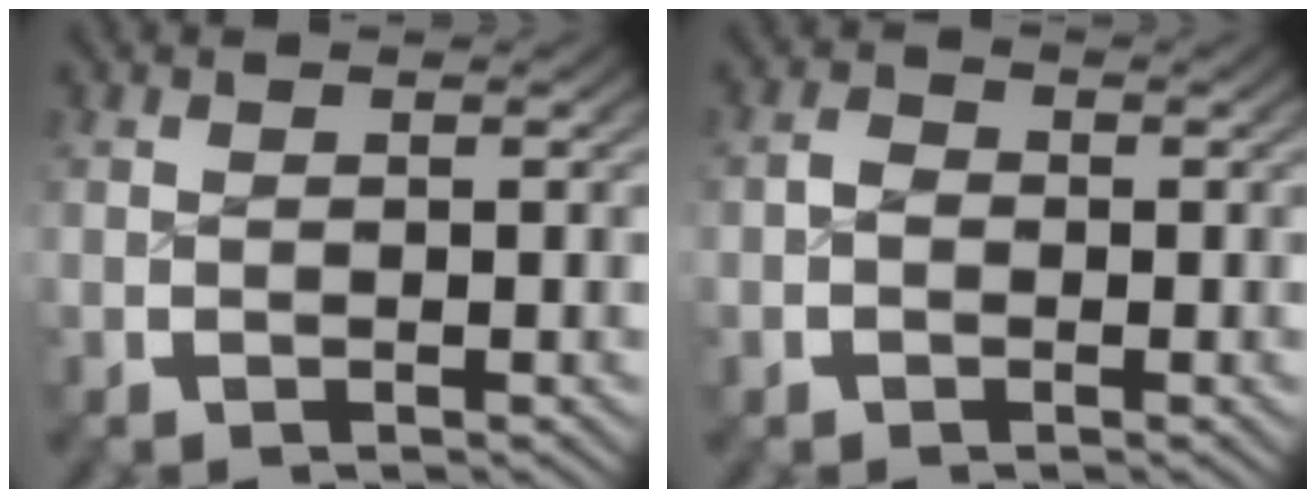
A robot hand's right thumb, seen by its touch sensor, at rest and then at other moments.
{"total": 1.3, "force": [-0.5, 1.1, 0.5], "torque": [-0.008, -0.003, -0.013]}